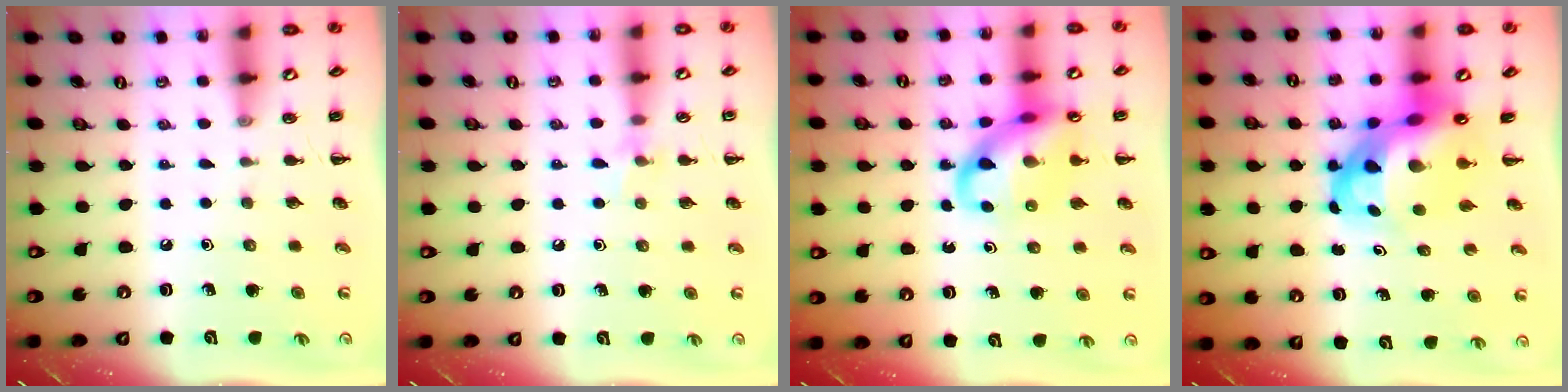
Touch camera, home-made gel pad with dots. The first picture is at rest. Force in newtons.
{"total": 5.6, "press": 5.5, "slide": 1.4}
{"total": 14.7, "press": 14.5, "slide": 2.3}
{"total": 9.5, "press": 9.1, "slide": 2.7}